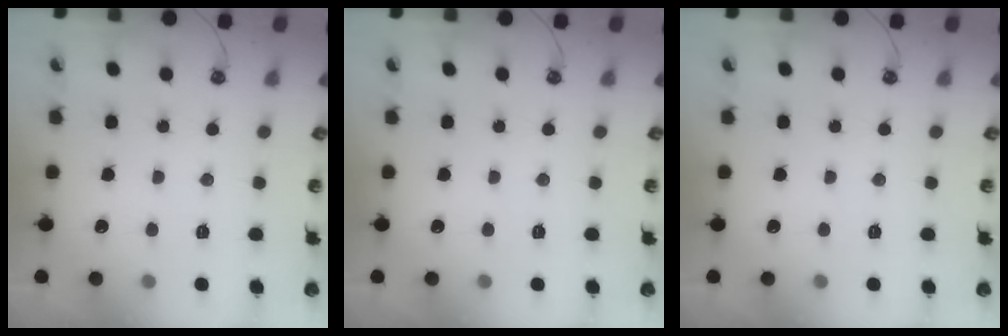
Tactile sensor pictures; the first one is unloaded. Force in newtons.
{"total": 0.0}
{"total": 0.0}